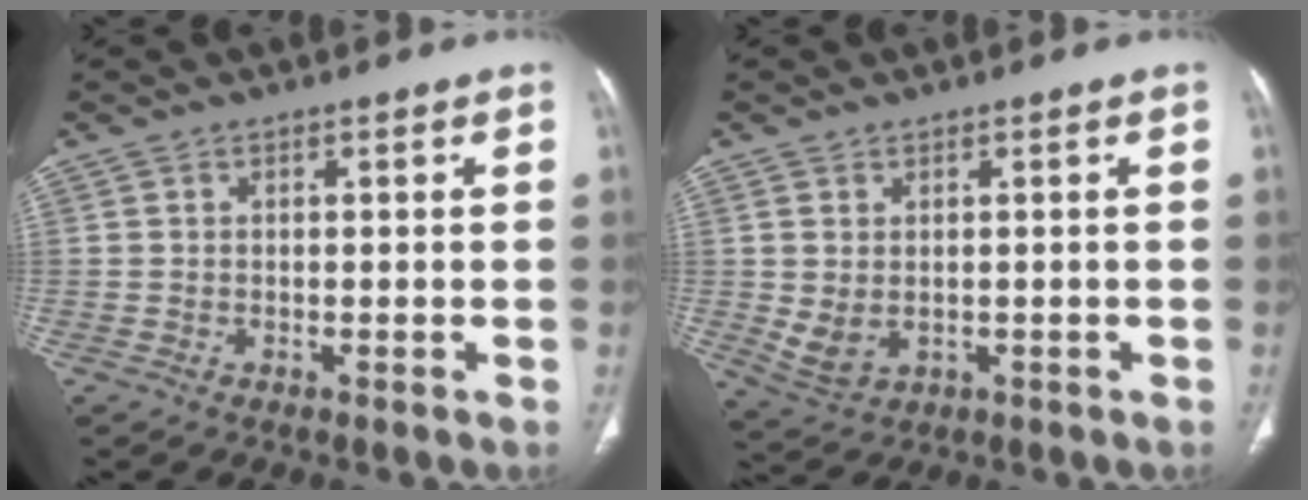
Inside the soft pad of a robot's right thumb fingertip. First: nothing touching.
{"total": 4.4, "force": [0.0, 3.2, 3.1], "torque": [-0.060, -0.005, 0.017]}